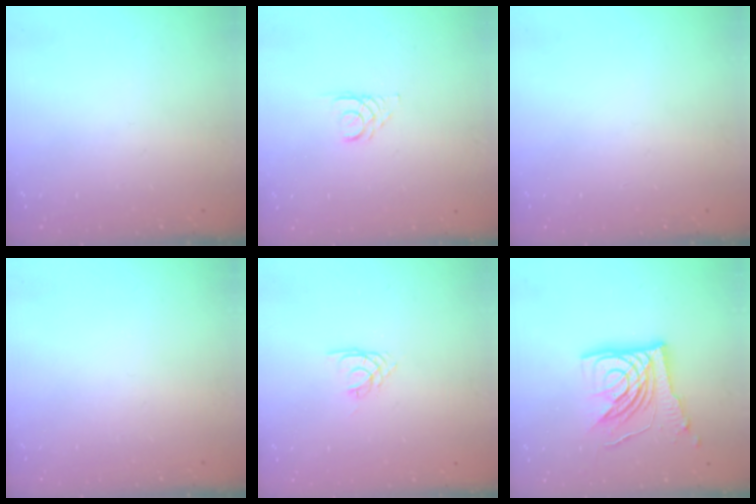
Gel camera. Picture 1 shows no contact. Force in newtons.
{"total": 2.6, "press": 2.6, "slide": 0.2}
{"total": 0.0}
{"total": 0.0}
{"total": 1.7, "press": 1.7, "slide": 0.4}
{"total": 15.7, "press": 15.6, "slide": 1.8}